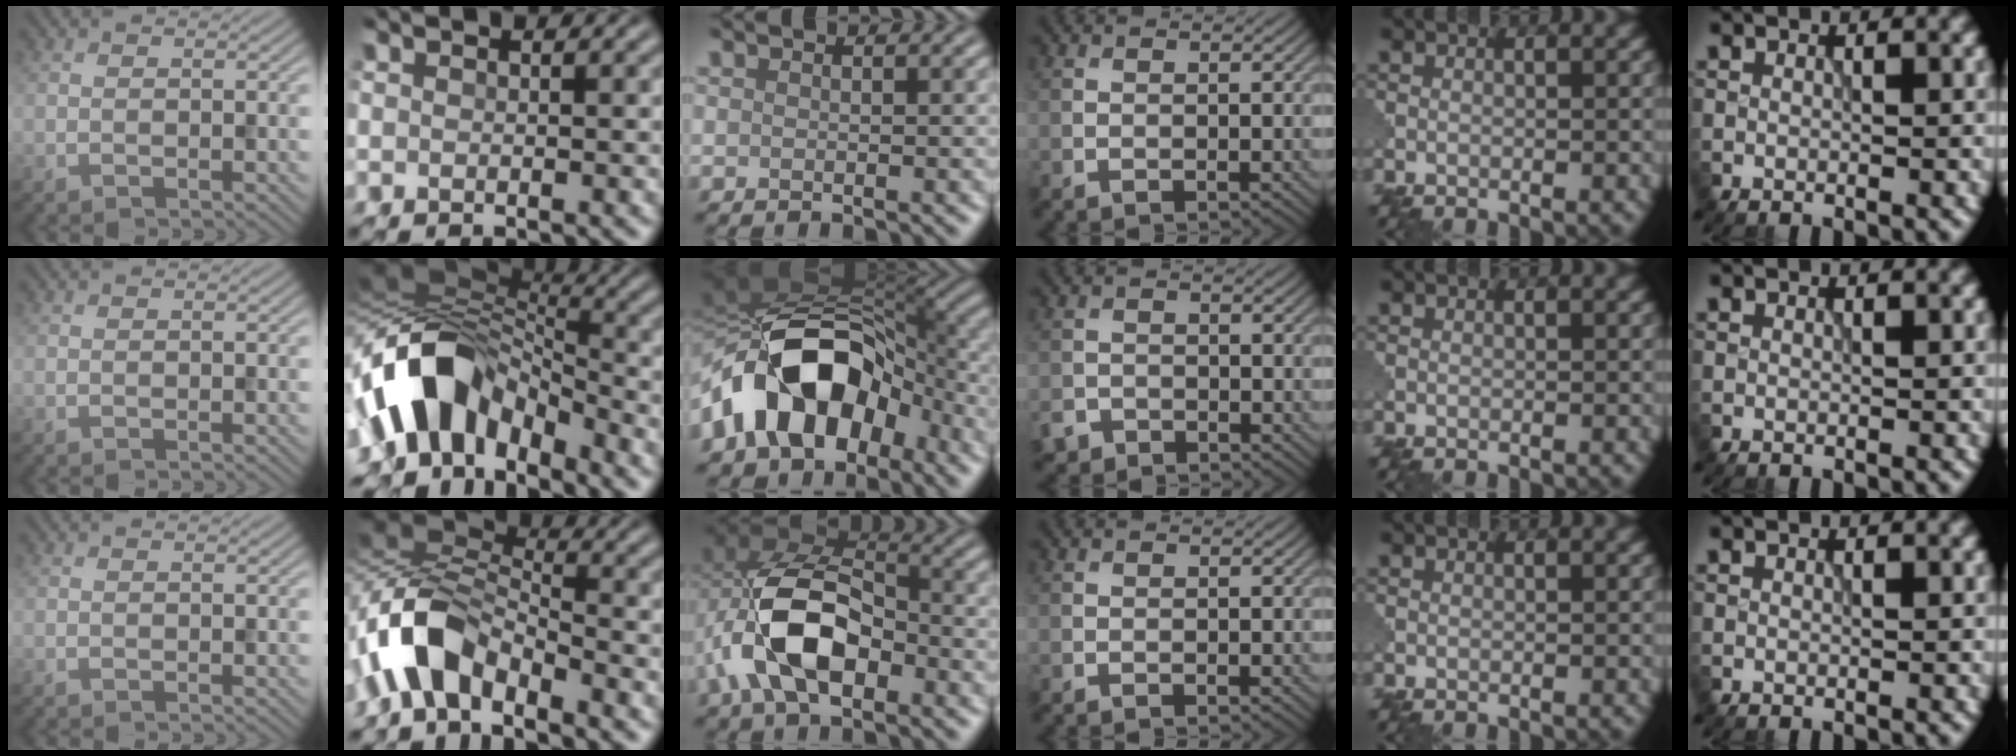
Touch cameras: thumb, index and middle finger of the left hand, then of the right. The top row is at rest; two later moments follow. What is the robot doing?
{"motion": "assemble", "object": "puzzle pieces"}